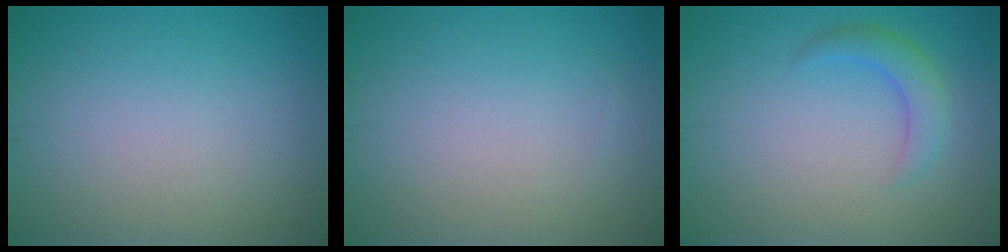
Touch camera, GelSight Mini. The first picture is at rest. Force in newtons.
{"total": 0.0}
{"total": 2.5, "press": 2.5, "slide": 0.2}